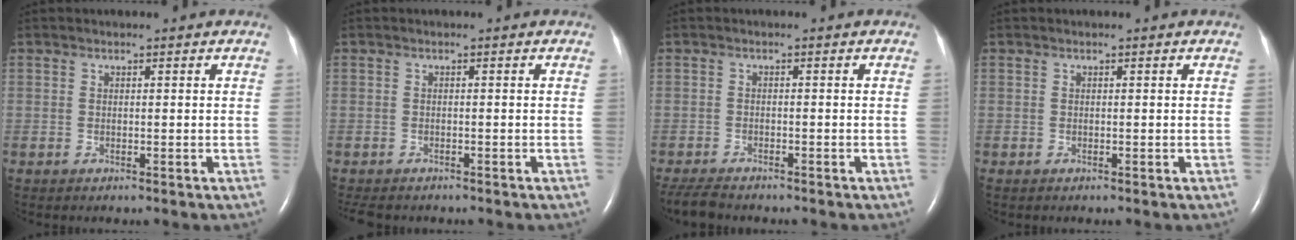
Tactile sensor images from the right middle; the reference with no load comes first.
{"total": 4.8, "force": [-4.0, 1.7, 1.9], "torque": [-0.030, -0.008, -0.056]}
{"total": 5.0, "force": [-4.5, 1.1, 1.9], "torque": [-0.039, -0.015, -0.077]}
{"total": 0.0}